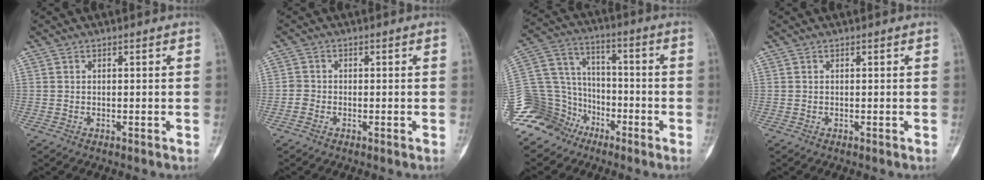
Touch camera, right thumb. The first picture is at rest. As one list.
[{"total": 1.4, "force": [-0.8, 1.1, 0.5], "torque": [-0.004, 0.005, -0.021]}, {"total": 16.5, "force": [-10.7, 11.9, 4.0], "torque": [-0.075, 0.084, -0.199]}, {"total": 0.0}]